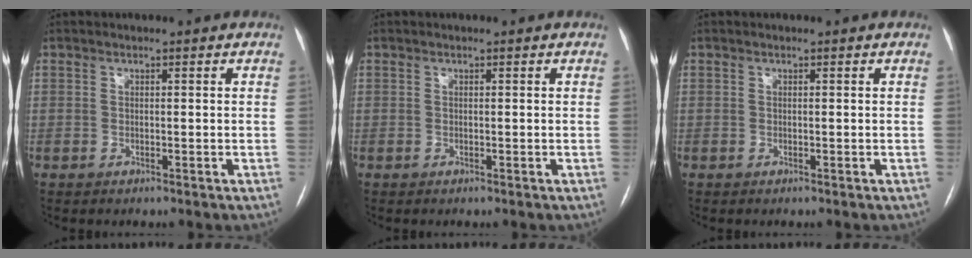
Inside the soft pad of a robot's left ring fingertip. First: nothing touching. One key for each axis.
{"total": 0.0}
{"total": 0.0}